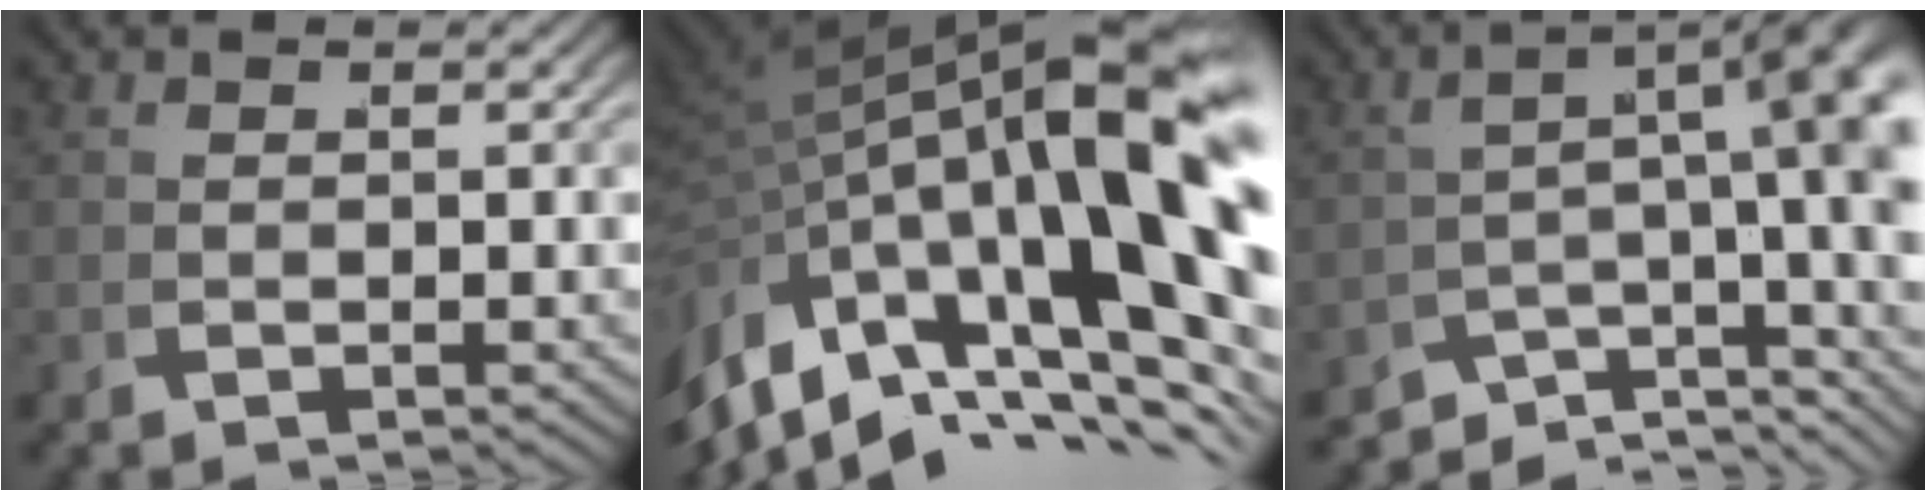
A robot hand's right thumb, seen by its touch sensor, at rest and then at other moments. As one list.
[{"total": 21.6, "force": [-1.3, 11.6, 18.1], "torque": [-0.311, -0.044, 0.015]}, {"total": 9.6, "force": [-2.8, 5.0, 7.7], "torque": [-0.114, -0.029, -0.036]}]